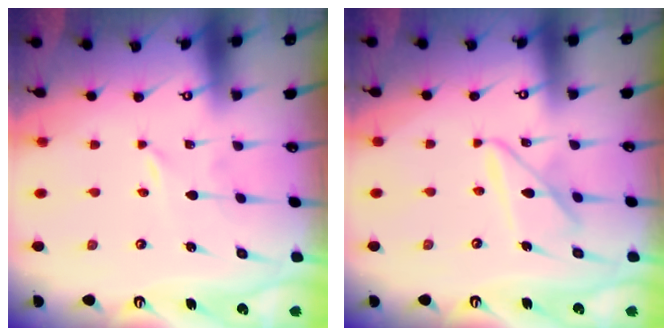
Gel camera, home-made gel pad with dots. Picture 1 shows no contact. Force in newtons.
{"total": 10.4, "press": 10.4, "slide": 0.8}